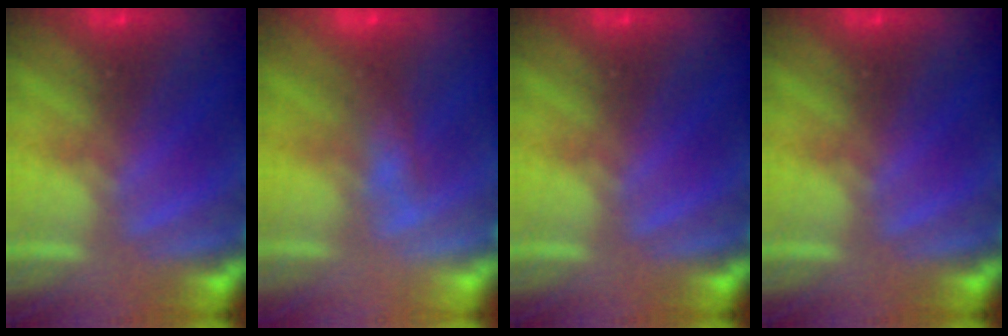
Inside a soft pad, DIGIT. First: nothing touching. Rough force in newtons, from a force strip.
{"total": 2.7}
{"total": 0.0}
{"total": 0.0}